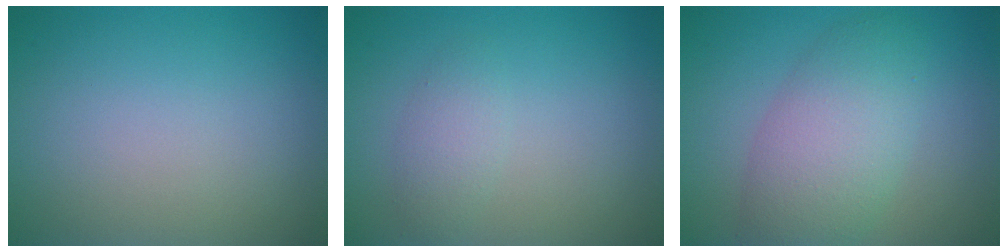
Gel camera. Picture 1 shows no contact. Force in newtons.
{"total": 1.8, "press": 1.8, "slide": 0.1}
{"total": 6.1, "press": 6.1, "slide": 0.1}